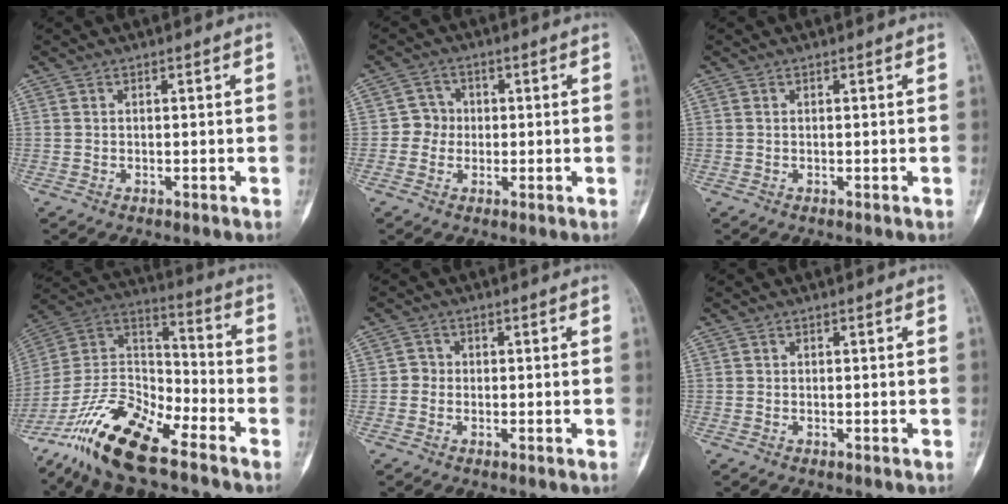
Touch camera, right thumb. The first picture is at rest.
{"total": 3.8, "force": [-0.2, 3.7, 0.8], "torque": [0.017, 0.011, -0.011]}
{"total": 0.0}
{"total": 19.6, "force": [-13.5, 6.5, 12.6], "torque": [-0.239, 0.072, -0.253]}
{"total": 1.9, "force": [-0.2, 1.8, 0.5], "torque": [0.007, 0.008, -0.010]}
{"total": 0.0}